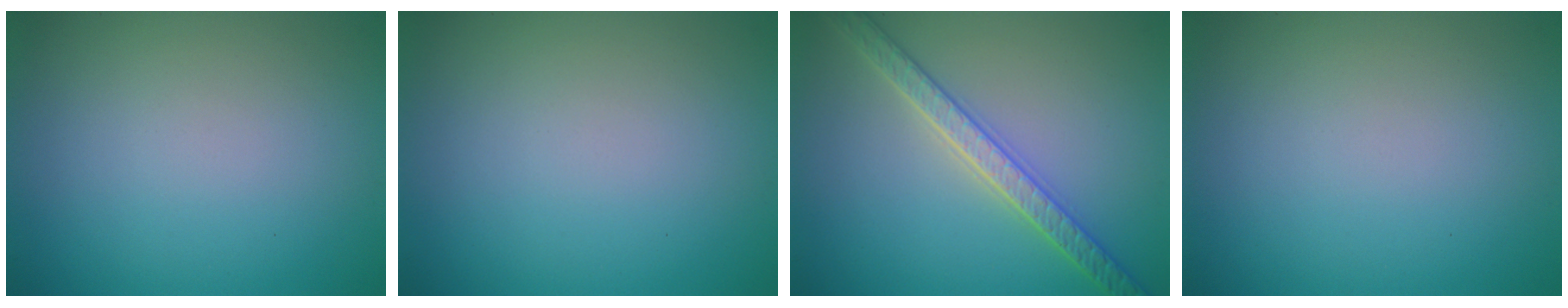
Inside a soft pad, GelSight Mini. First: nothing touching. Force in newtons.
{"total": 0.0}
{"total": 3.8, "press": 3.7, "slide": 0.9}
{"total": 0.0}